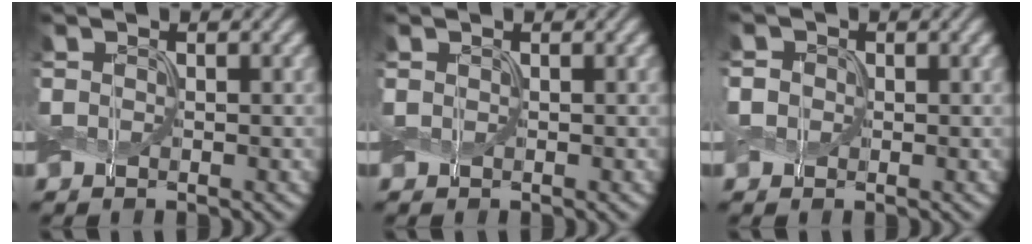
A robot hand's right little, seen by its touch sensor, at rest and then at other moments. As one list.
[{"total": 0.0}, {"total": 1.4, "force": [0.0, 1.3, 0.5], "torque": [-0.017, 0.007, -0.004]}]